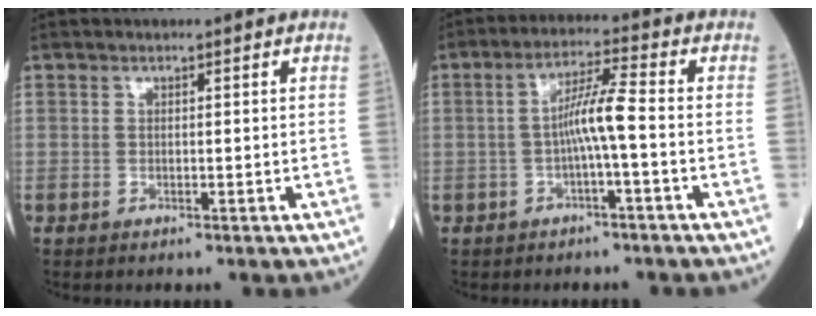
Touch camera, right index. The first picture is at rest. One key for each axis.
{"total": 6.5, "fx": -1.1, "fy": -0.4, "fz": 6.4, "tx": -0.119, "ty": 0.016, "tz": -0.020}